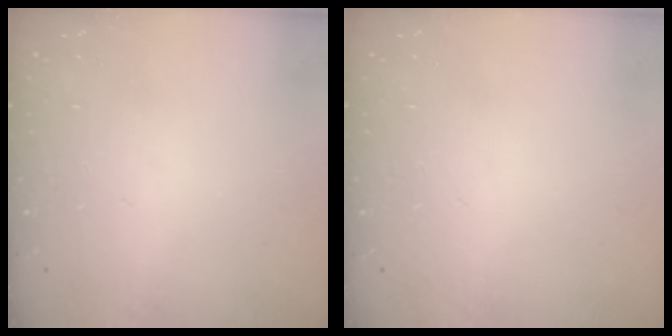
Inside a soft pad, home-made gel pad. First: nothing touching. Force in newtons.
{"total": 0.0}